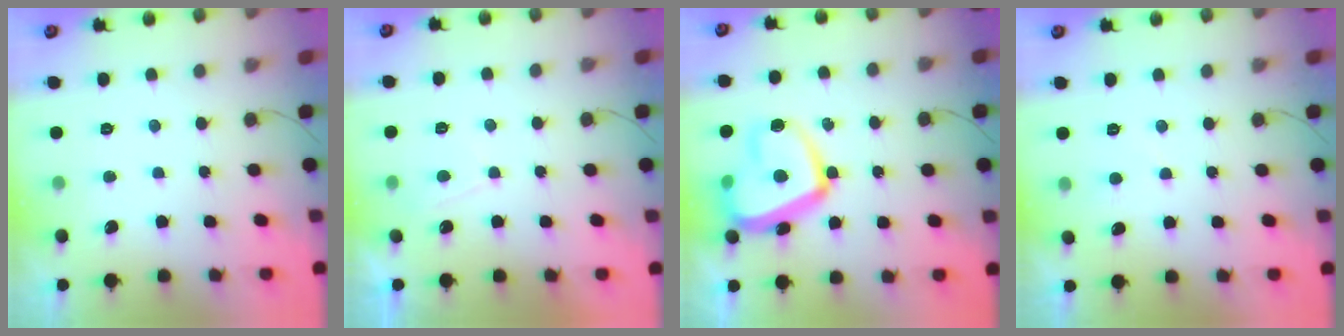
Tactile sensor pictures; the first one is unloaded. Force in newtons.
{"total": 1.8, "press": 1.7, "slide": 0.6}
{"total": 17.7, "press": 17.6, "slide": 1.7}
{"total": 2.7, "press": 2.6, "slide": 0.5}